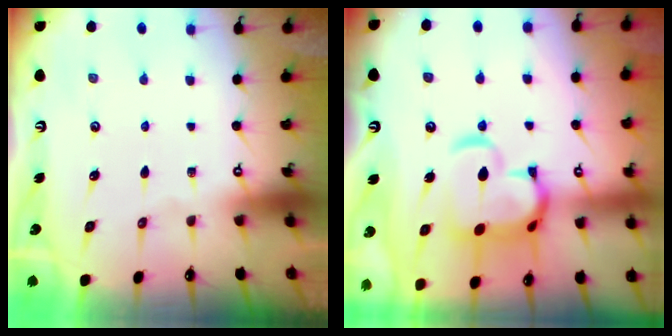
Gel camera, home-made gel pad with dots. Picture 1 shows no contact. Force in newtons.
{"total": 10.1, "press": 10.0, "slide": 1.5}